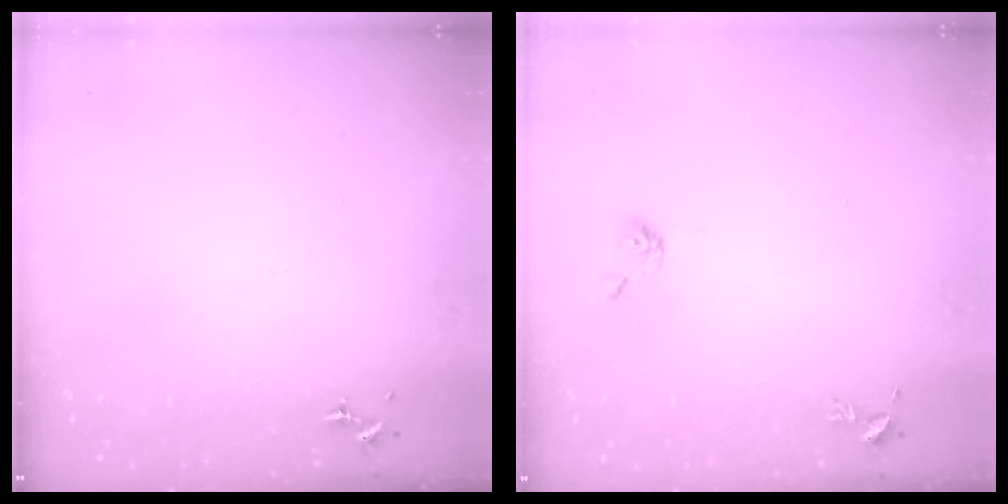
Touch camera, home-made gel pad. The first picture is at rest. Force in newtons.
{"total": 4.7, "press": 4.5, "slide": 1.3}